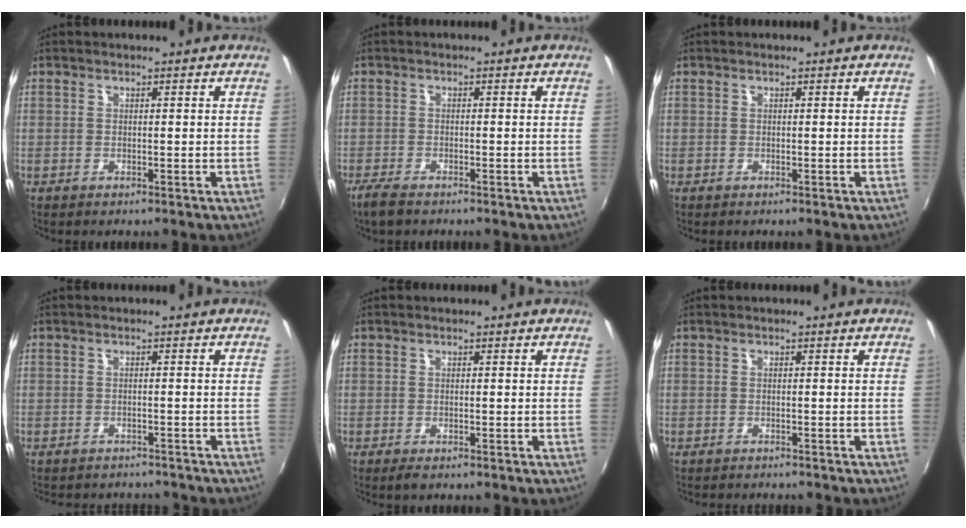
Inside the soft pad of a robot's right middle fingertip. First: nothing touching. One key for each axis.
{"total": 3.8, "fx": -3.0, "fy": 0.9, "fz": 2.1, "tx": -0.054, "ty": -0.015, "tz": -0.057}
{"total": 0.0}
{"total": 7.0, "fx": -6.4, "fy": 2.0, "fz": 2.0, "tx": -0.051, "ty": -0.018, "tz": -0.088}
{"total": 1.3, "fx": -1.0, "fy": 0.4, "fz": 0.8, "tx": -0.016, "ty": -0.004, "tz": -0.017}
{"total": 2.7, "fx": -2.5, "fy": 0.3, "fz": 0.9, "tx": -0.027, "ty": -0.017, "tz": -0.037}